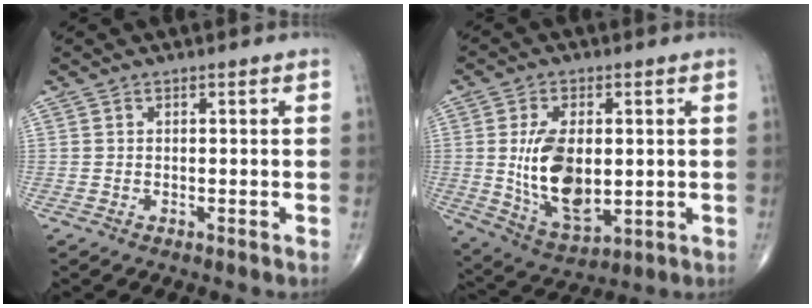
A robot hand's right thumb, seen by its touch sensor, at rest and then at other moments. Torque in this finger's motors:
{"motor_torque": [-0.37, 0.96, 1.52, 0.69, 0.56]}